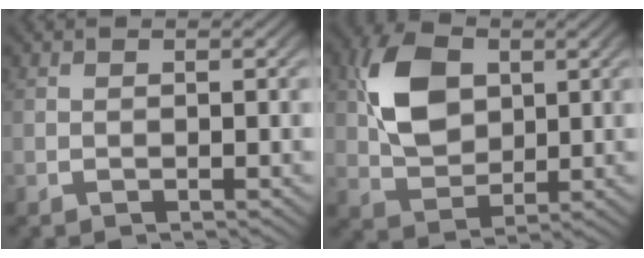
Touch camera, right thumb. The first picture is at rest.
{"total": 8.0, "force": [1.6, 5.4, 5.7], "torque": [-0.126, -0.020, 0.040]}